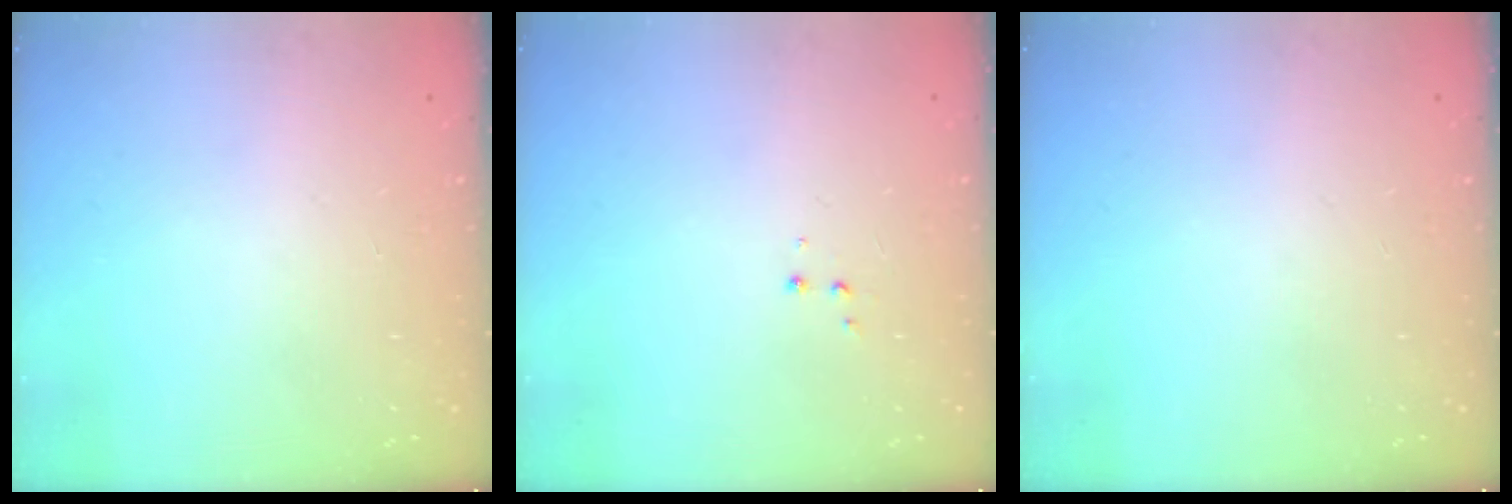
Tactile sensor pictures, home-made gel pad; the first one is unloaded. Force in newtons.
{"total": 3.4, "press": 3.3, "slide": 0.6}
{"total": 0.0}